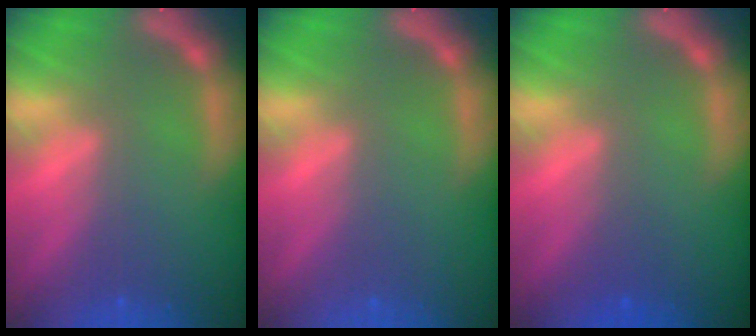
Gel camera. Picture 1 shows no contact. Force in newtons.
{"total": 0.0}
{"total": 0.9}